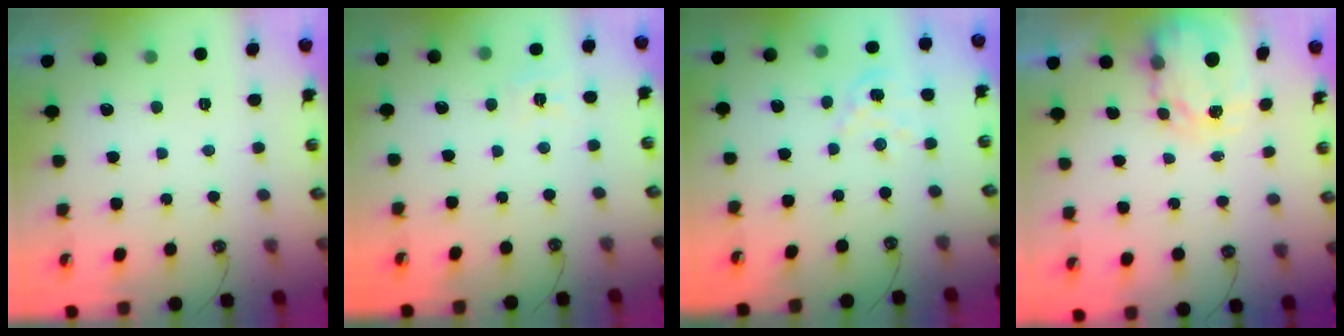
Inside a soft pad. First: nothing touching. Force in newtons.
{"total": 5.3, "press": 5.2, "slide": 0.7}
{"total": 3.6, "press": 3.5, "slide": 0.2}
{"total": 4.0, "press": 4.0, "slide": 0.0}